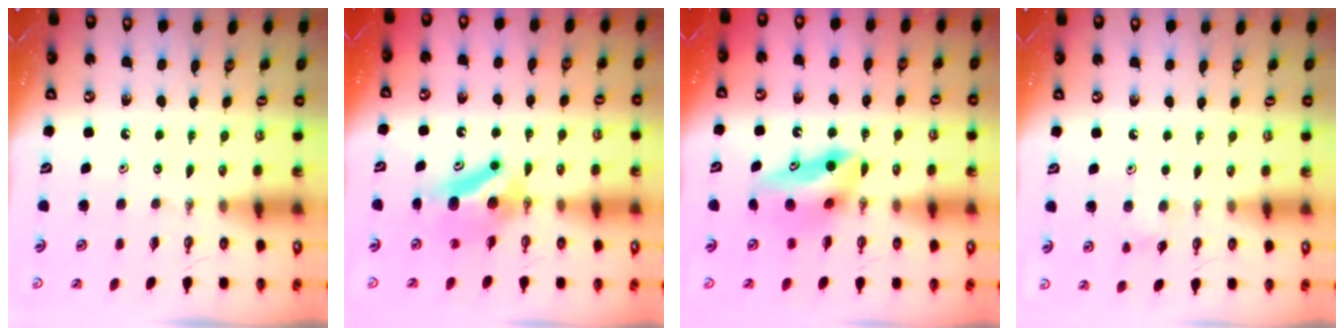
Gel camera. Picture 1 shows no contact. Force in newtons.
{"total": 7.7, "press": 6.1, "slide": 4.7}
{"total": 8.2, "press": 8.0, "slide": 1.6}
{"total": 6.6, "press": 6.2, "slide": 2.2}